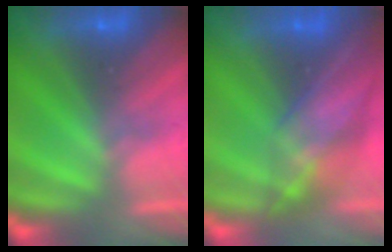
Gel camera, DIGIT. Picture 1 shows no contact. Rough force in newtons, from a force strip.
{"total": 4.2}